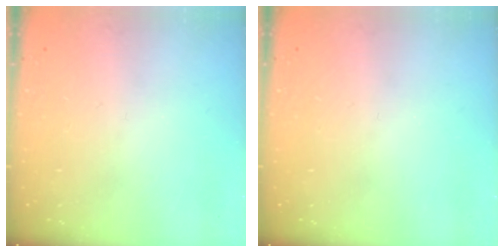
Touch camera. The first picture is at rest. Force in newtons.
{"total": 0.0}